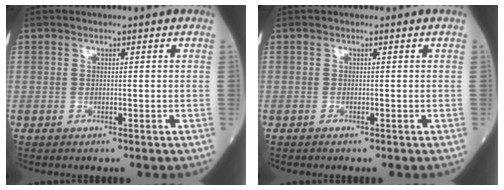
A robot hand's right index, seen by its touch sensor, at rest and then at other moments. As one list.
[{"total": 0.0}]